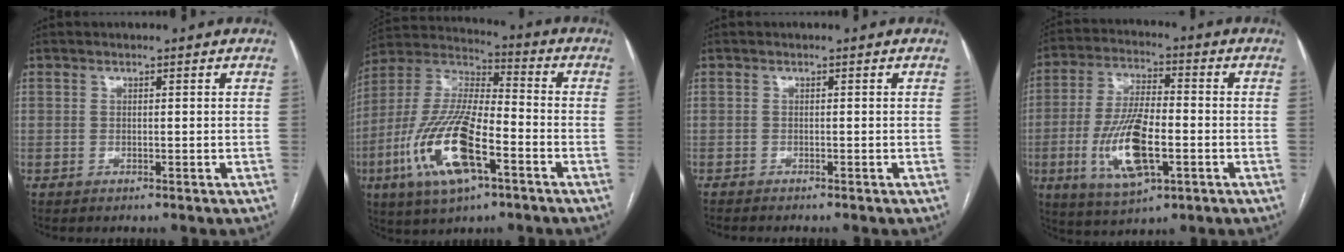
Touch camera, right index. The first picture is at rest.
{"total": 18.0, "force": [-6.9, 5.6, 15.7], "torque": [-0.338, -0.007, -0.122]}
{"total": 2.3, "force": [-2.0, 0.2, 1.0], "torque": [-0.019, -0.005, -0.024]}
{"total": 13.3, "force": [-3.6, 4.3, 12.1], "torque": [-0.247, -0.007, -0.060]}